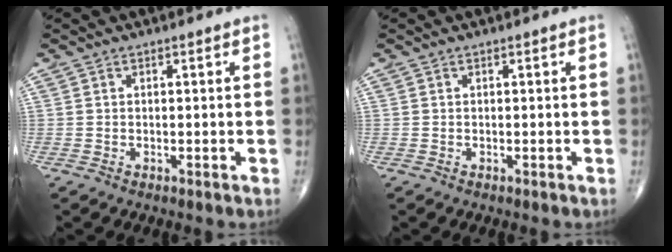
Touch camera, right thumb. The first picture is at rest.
{"total": 0.0}